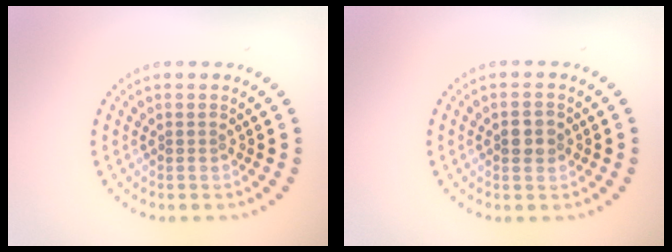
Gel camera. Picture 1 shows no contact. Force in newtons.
{"total": 1.9, "press": 1.9, "slide": 0.2}